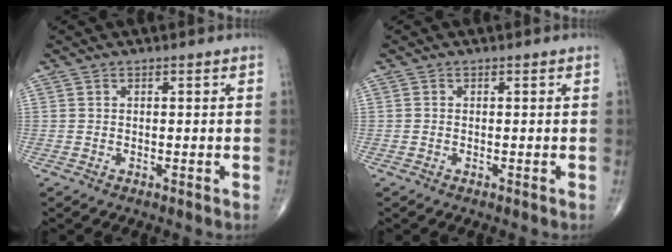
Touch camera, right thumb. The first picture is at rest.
{"total": 0.0}